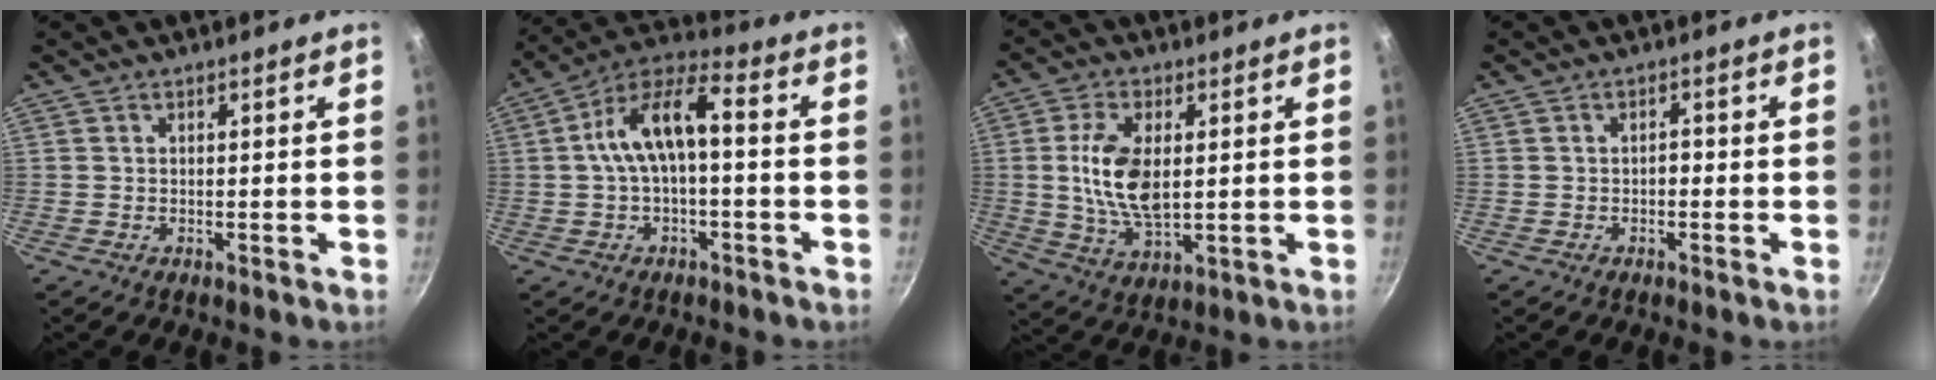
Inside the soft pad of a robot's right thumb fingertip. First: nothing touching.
{"total": 12.7, "force": [1.5, 6.0, 11.2], "torque": [-0.204, 0.041, 0.017]}
{"total": 11.7, "force": [1.1, 6.0, 10.0], "torque": [-0.193, -0.010, 0.029]}
{"total": 1.3, "force": [-0.4, 0.9, 0.9], "torque": [-0.006, 0.004, -0.011]}